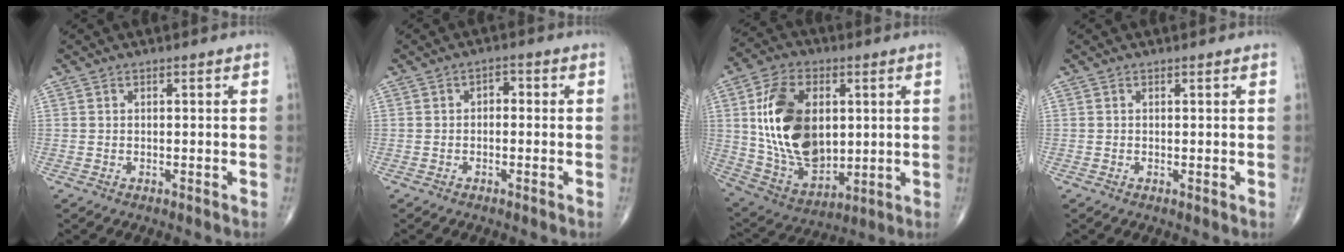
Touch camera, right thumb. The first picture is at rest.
{"total": 2.1, "force": [-0.2, 1.4, 1.5], "torque": [-0.006, 0.011, -0.013]}
{"total": 21.1, "force": [2.8, 13.3, 16.1], "torque": [-0.270, -0.014, 0.065]}
{"total": 0.0}